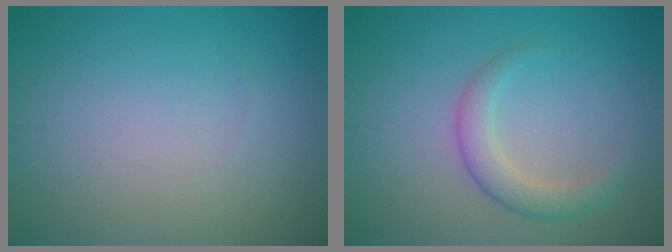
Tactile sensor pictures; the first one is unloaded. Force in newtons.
{"total": 2.8, "press": 2.8, "slide": 0.1}